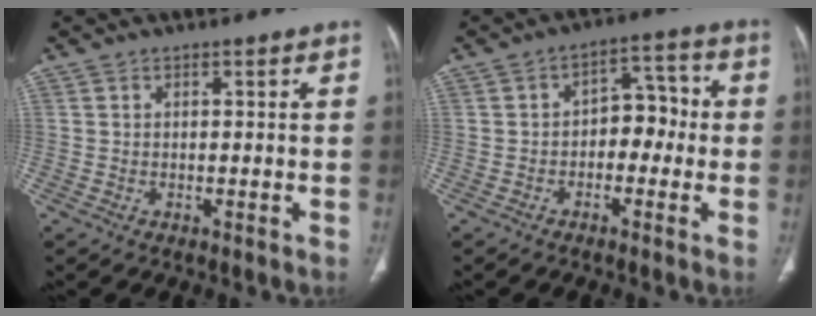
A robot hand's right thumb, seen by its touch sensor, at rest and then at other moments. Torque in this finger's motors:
{"motor_torque": [0.25, -0.34, 0.02, -0.05, 0.13]}